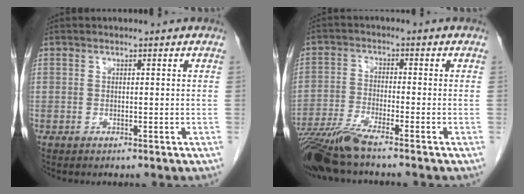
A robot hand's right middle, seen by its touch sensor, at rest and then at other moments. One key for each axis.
{"total": 7.8, "fx": -6.5, "fy": -0.8, "fz": 4.3, "tx": -0.080, "ty": -0.028, "tz": -0.123}